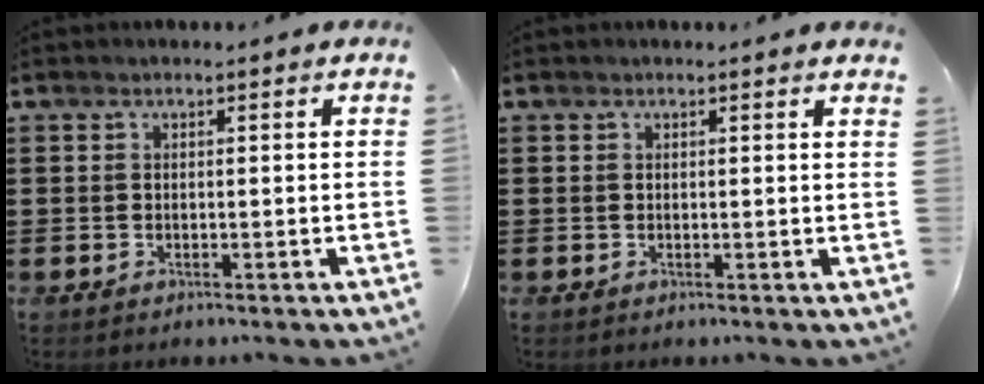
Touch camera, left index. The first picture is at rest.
{"total": 0.5, "force": [0.4, -0.1, 0.3], "torque": [-0.007, -0.002, 0.008]}